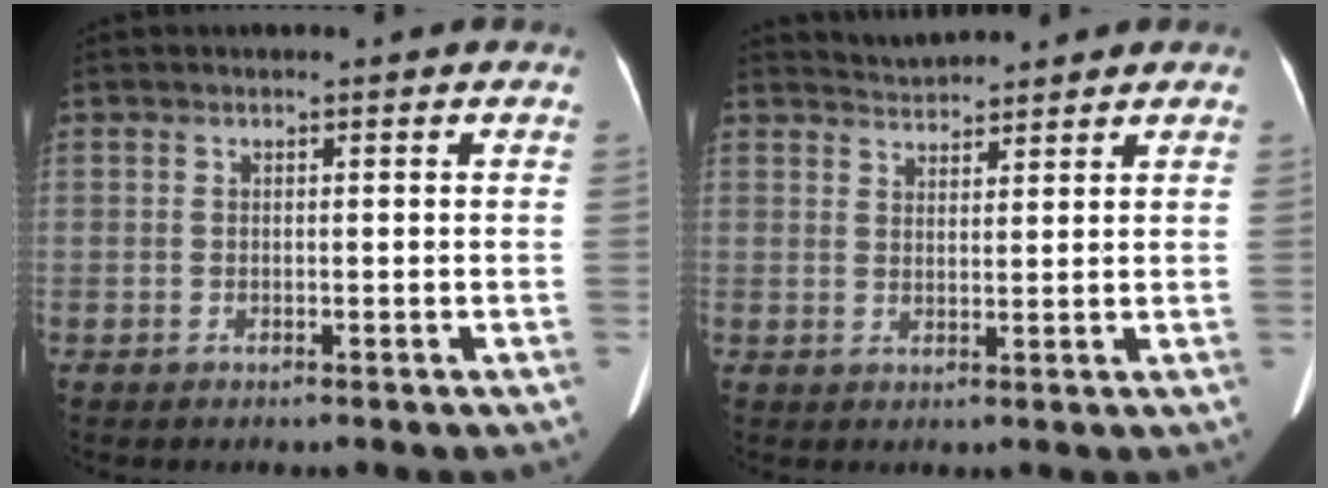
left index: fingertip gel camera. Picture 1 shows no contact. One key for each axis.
{"total": 4.0, "fx": 3.9, "fy": 0.6, "fz": 0.3, "tx": -0.009, "ty": 0.024, "tz": 0.067}